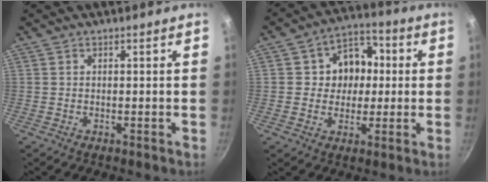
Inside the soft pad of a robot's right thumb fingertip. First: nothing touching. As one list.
[{"total": 10.4, "force": [1.0, 8.9, 5.3], "torque": [-0.028, 0.013, 0.002]}]